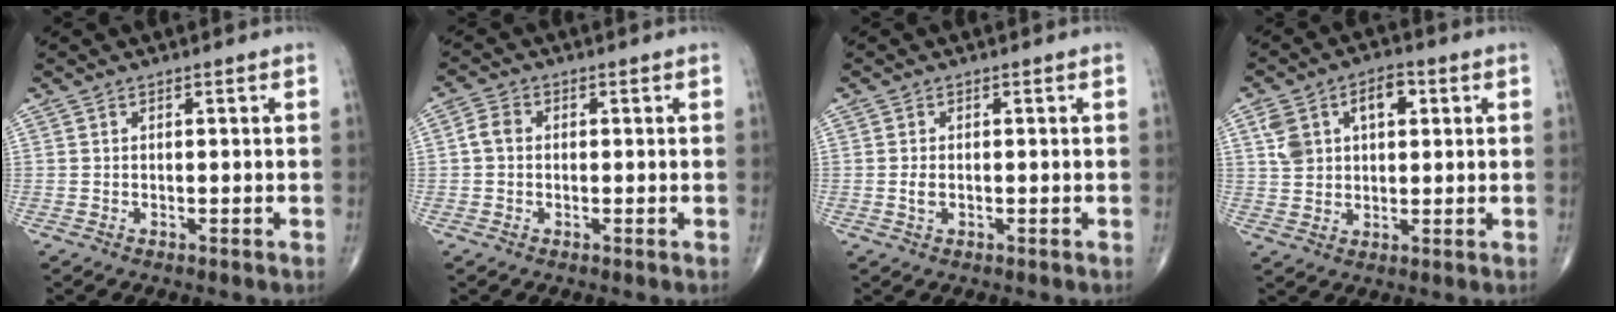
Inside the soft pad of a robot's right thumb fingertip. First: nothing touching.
{"total": 2.9, "force": [0.0, 2.3, 1.8], "torque": [-0.031, 0.009, -0.006]}
{"total": 1.5, "force": [-0.2, 0.8, 1.3], "torque": [-0.025, 0.001, -0.005]}
{"total": 9.8, "force": [3.2, 6.3, 6.8], "torque": [-0.096, 0.011, 0.056]}